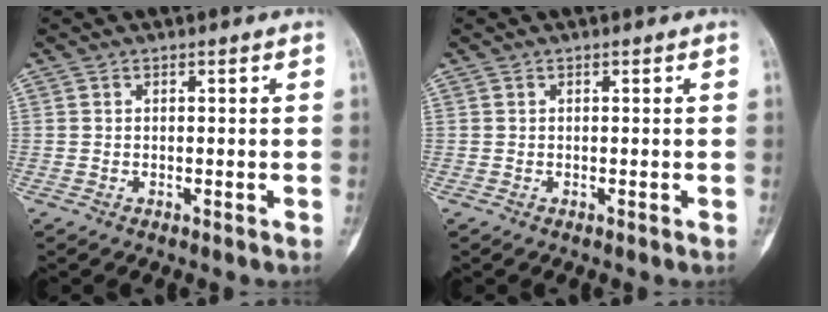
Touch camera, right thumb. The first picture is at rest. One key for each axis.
{"total": 0.0}